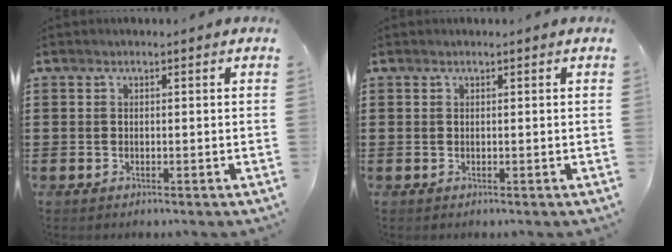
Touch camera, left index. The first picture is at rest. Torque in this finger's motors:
{"motor_torque": [0.30, 0.39, -0.02, 0.01]}